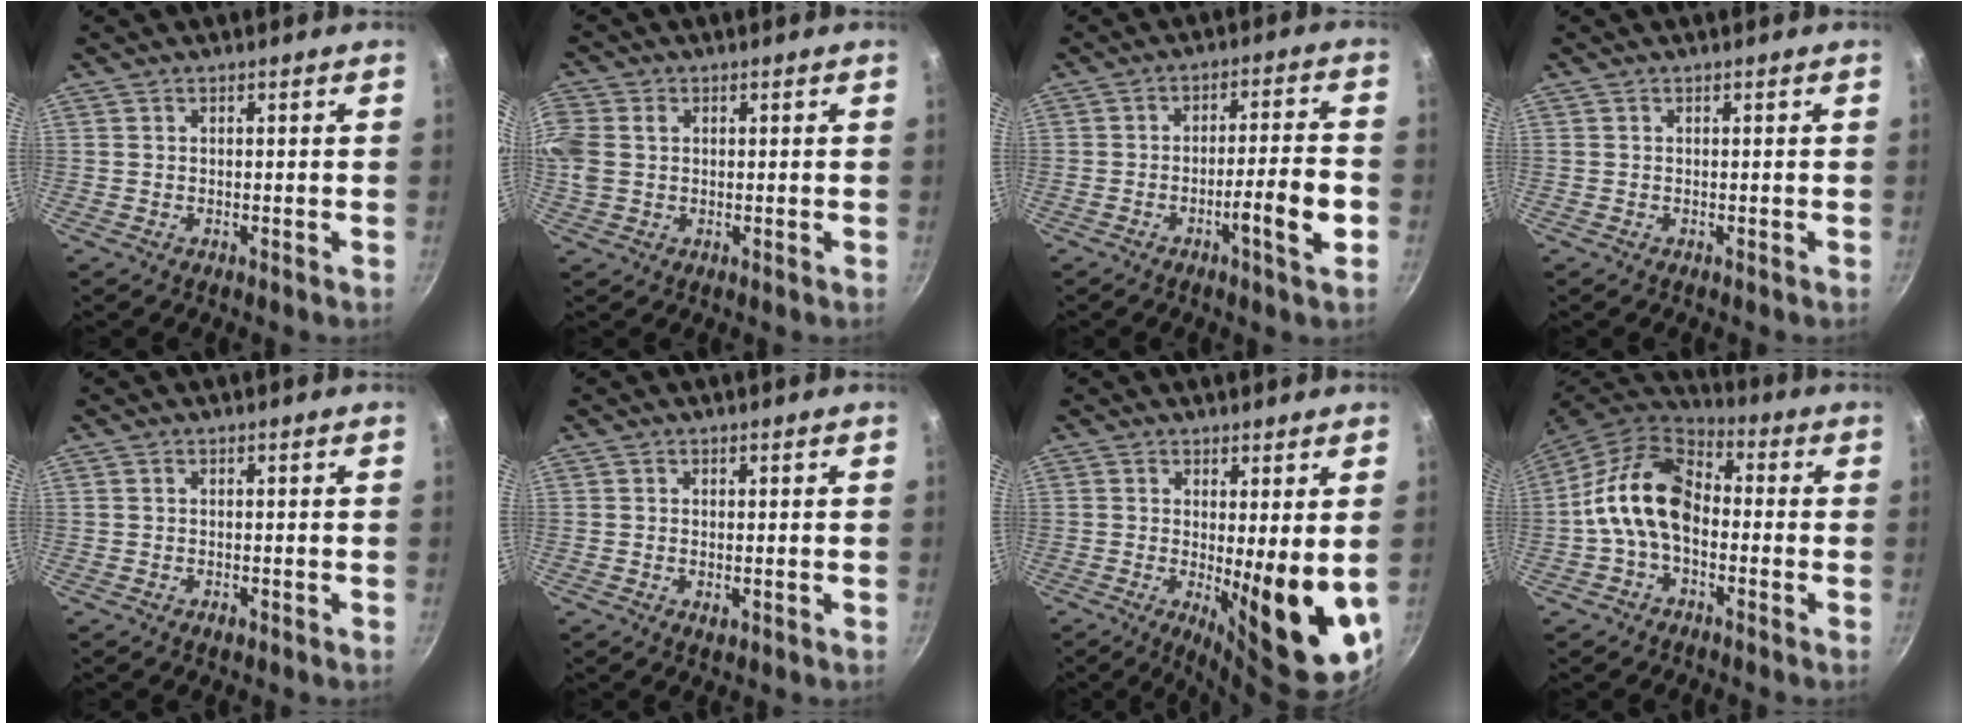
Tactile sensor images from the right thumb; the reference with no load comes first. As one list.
[{"total": 7.8, "force": [1.2, 6.0, 4.8], "torque": [-0.112, 0.012, 0.019]}, {"total": 8.5, "force": [-3.0, 1.0, 7.9], "torque": [-0.118, 0.026, -0.045]}, {"total": 0.0}, {"total": 1.1, "force": [-0.6, 0.6, 0.7], "torque": [-0.010, 0.002, -0.011]}, {"total": 1.4, "force": [-0.2, 0.9, 1.1], "torque": [-0.018, -0.002, -0.004]}, {"total": 12.9, "force": [-0.7, 3.2, 12.4], "torque": [-0.147, -0.029, -0.002]}, {"total": 13.2, "force": [-1.4, 8.8, 9.8], "torque": [-0.152, 0.037, -0.046]}]